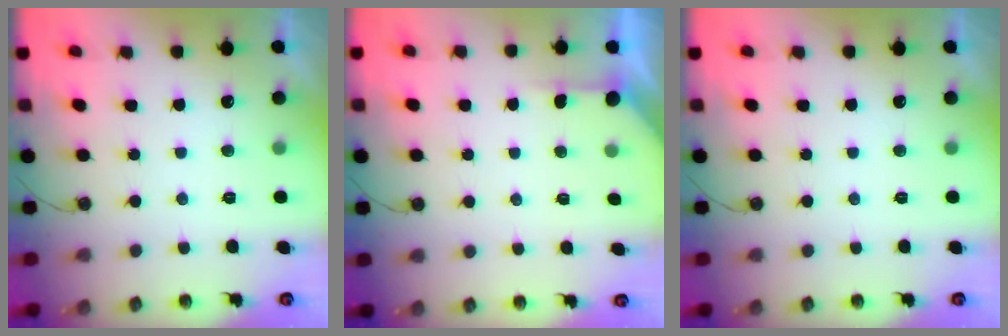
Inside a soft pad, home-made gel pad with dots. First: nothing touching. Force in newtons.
{"total": 1.5, "press": 1.5, "slide": 0.2}
{"total": 0.0}